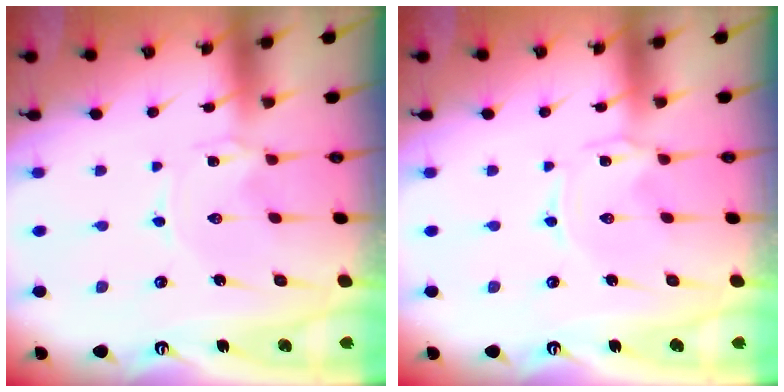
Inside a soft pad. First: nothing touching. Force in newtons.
{"total": 0.8, "press": 0.7, "slide": 0.1}